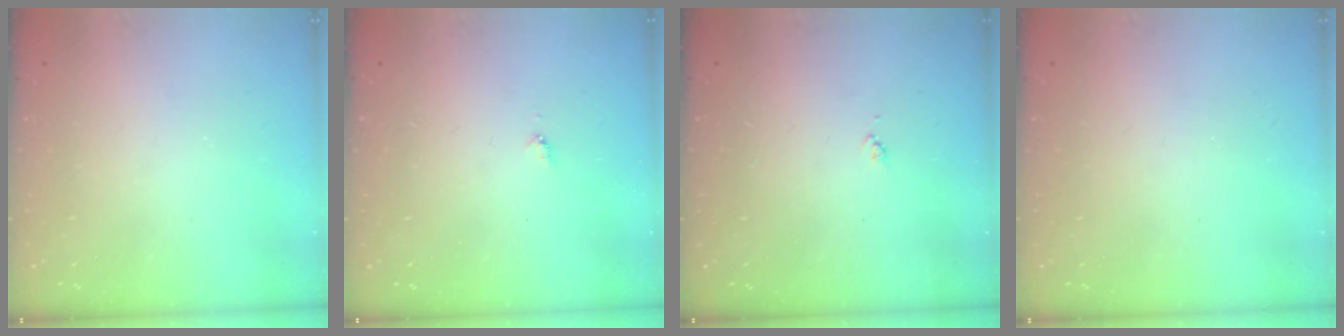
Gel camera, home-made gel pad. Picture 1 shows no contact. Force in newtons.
{"total": 3.5, "press": 3.5, "slide": 0.5}
{"total": 4.0, "press": 3.9, "slide": 0.5}
{"total": 0.0}